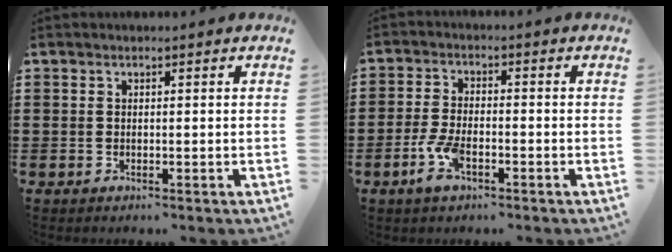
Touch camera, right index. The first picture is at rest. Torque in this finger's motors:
{"motor_torque": [0.18, -0.02, 0.12, 0.10]}